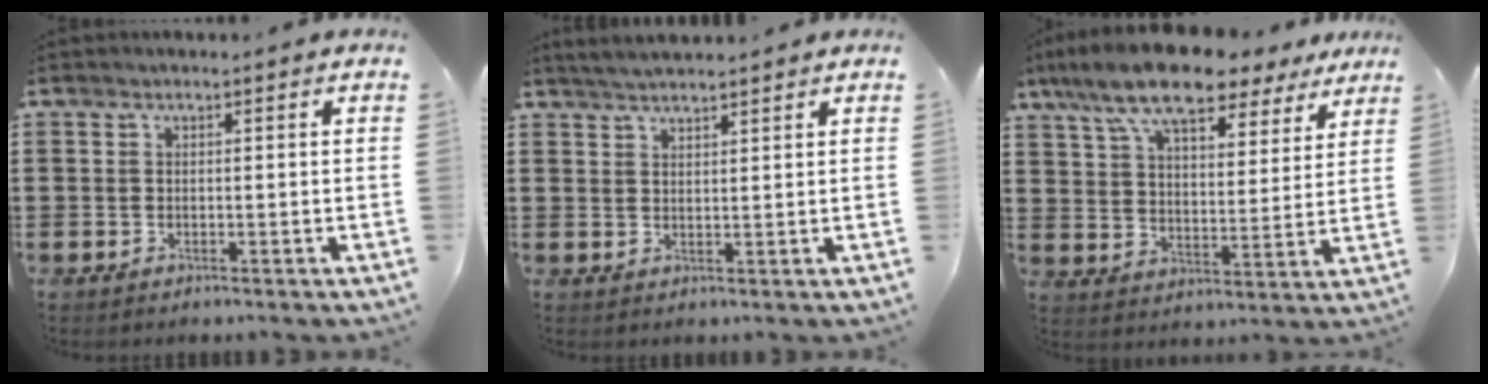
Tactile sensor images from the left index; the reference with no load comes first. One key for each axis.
{"total": 2.5, "fx": 2.4, "fy": 0.0, "fz": 0.6, "tx": -0.018, "ty": 0.001, "tz": 0.046}
{"total": 11.5, "fx": 9.5, "fy": 2.6, "fz": 6.0, "tx": -0.146, "ty": -0.031, "tz": 0.168}